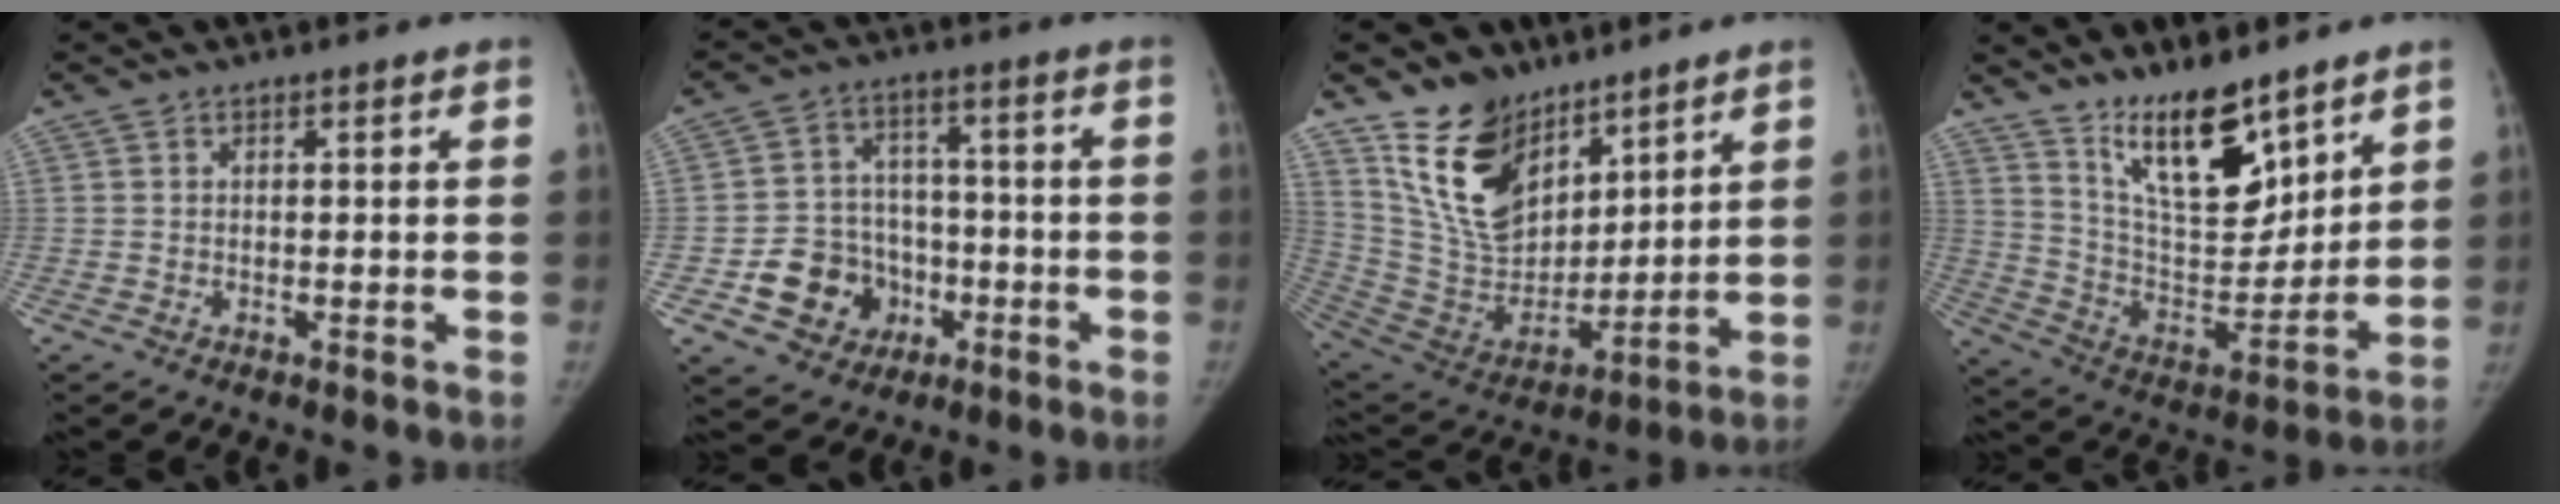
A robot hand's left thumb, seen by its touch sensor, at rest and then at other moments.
{"total": 11.4, "force": [-4.0, 9.9, 4.0], "torque": [-0.027, 0.034, -0.056]}
{"total": 17.6, "force": [11.7, 10.0, 8.5], "torque": [-0.107, -0.070, 0.236]}
{"total": 16.5, "force": [11.8, 5.9, 10.0], "torque": [-0.119, -0.087, 0.219]}